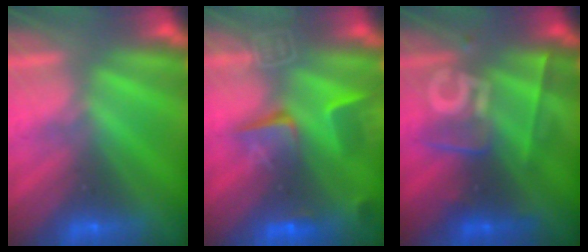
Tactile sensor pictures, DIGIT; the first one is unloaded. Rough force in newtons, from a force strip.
{"total": 7.5}
{"total": 2.5}